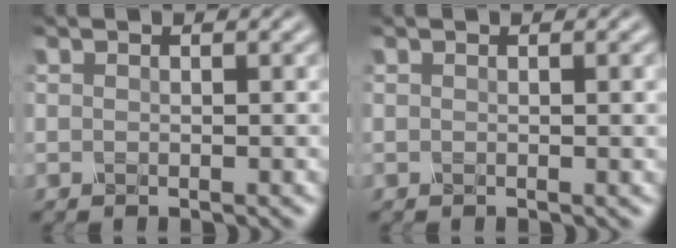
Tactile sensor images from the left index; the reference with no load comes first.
{"total": 1.1, "force": [0.1, 0.3, 1.1], "torque": [-0.009, 0.003, -0.001]}